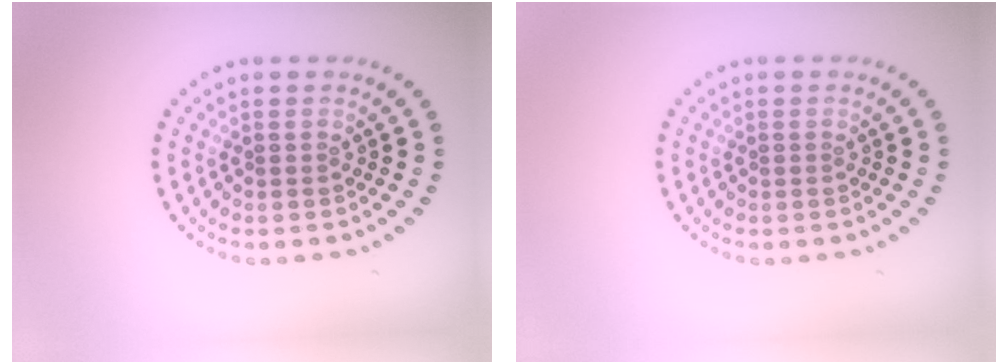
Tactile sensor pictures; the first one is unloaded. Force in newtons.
{"total": 0.0}